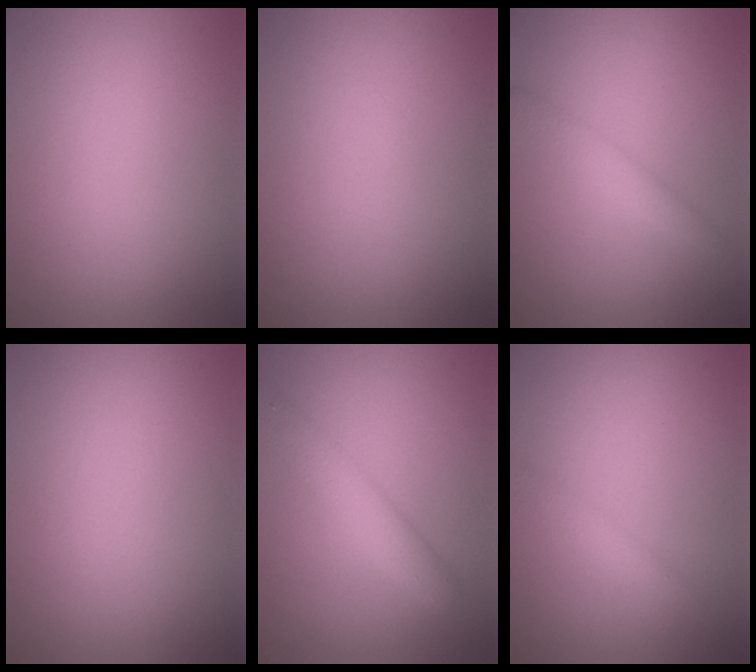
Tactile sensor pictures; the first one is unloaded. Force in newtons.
{"total": 0.0}
{"total": 1.9, "press": 1.9, "slide": 0.2}
{"total": 0.0}
{"total": 3.7, "press": 3.7, "slide": 0.1}
{"total": 1.4, "press": 1.4, "slide": 0.1}